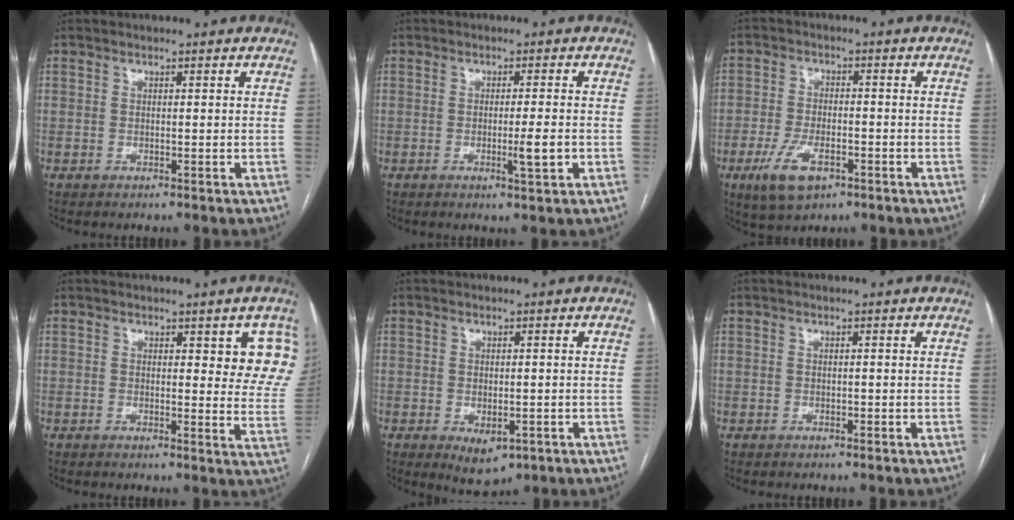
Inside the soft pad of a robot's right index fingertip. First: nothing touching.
{"total": 3.7, "force": [-1.0, -0.1, 3.5], "torque": [-0.056, -0.006, -0.015]}
{"total": 7.6, "force": [-3.8, 3.8, 5.3], "torque": [-0.111, -0.002, -0.061]}
{"total": 8.5, "force": [4.0, 3.0, 6.9], "torque": [-0.056, -0.014, 0.033]}
{"total": 4.4, "force": [-1.6, 2.4, 3.3], "torque": [-0.045, -0.006, -0.008]}
{"total": 0.0}